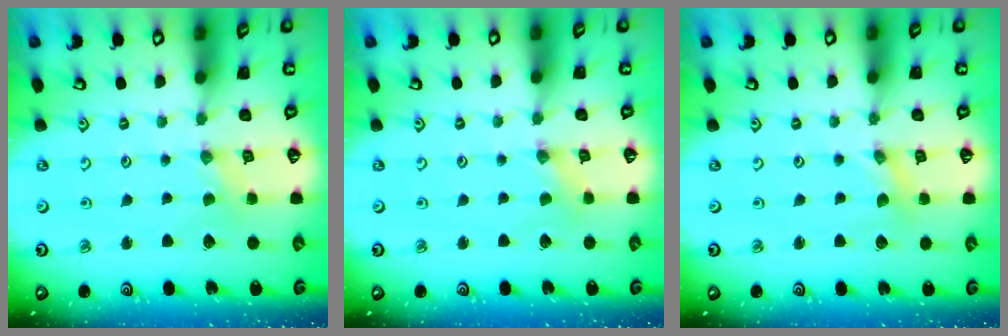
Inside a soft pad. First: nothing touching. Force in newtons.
{"total": 1.1, "press": 1.1, "slide": 0.2}
{"total": 0.8, "press": 0.8, "slide": 0.1}